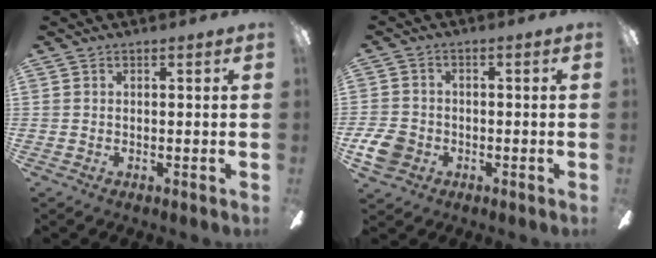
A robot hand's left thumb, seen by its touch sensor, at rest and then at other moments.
{"total": 6.7, "force": [-2.4, 5.5, 2.9], "torque": [-0.073, 0.014, -0.047]}